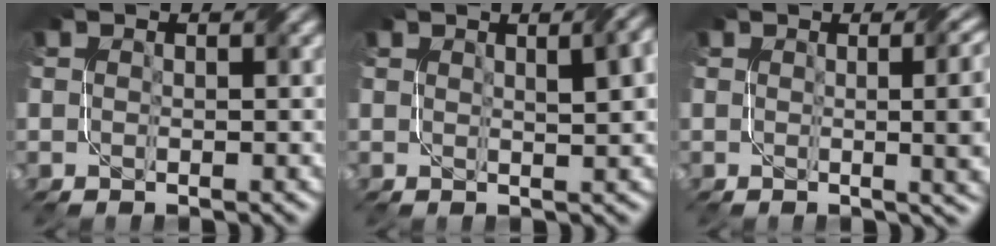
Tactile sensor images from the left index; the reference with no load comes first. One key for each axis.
{"total": 4.4, "fx": 1.8, "fy": 1.5, "fz": 3.7, "tx": -0.028, "ty": 0.015, "tz": 0.019}
{"total": 8.7, "fx": 0.6, "fy": 3.7, "fz": 7.9, "tx": -0.044, "ty": 0.011, "tz": 0.008}